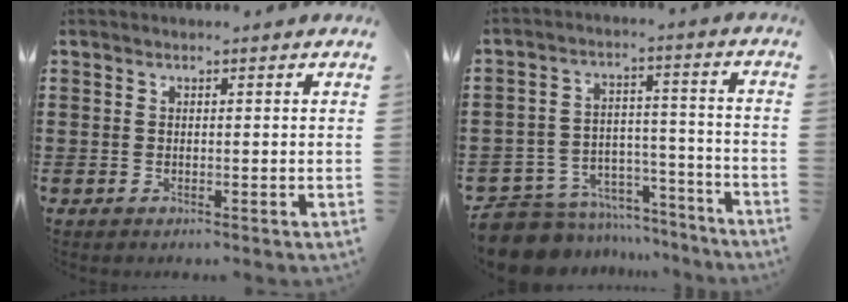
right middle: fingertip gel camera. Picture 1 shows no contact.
{"total": 8.5, "force": [-8.0, 2.7, 1.0], "torque": [-0.034, 0.022, -0.160]}